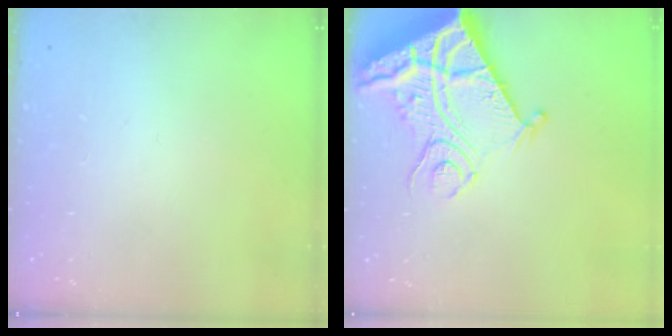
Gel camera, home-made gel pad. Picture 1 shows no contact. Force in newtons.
{"total": 17.7, "press": 17.5, "slide": 2.3}